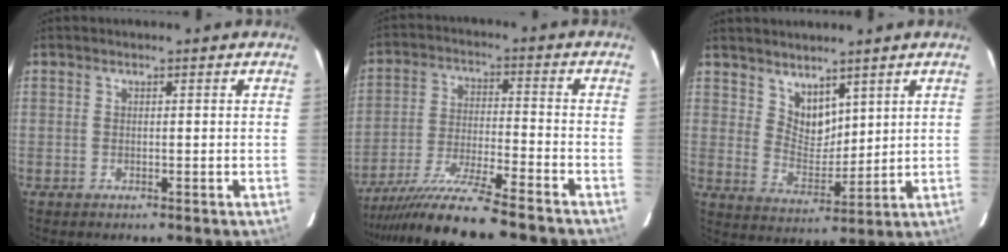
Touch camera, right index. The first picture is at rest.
{"total": 16.8, "force": [-14.8, 0.4, 8.1], "torque": [-0.165, -0.037, -0.250]}
{"total": 6.2, "force": [4.6, 3.5, 2.3], "torque": [-0.030, -0.003, 0.091]}